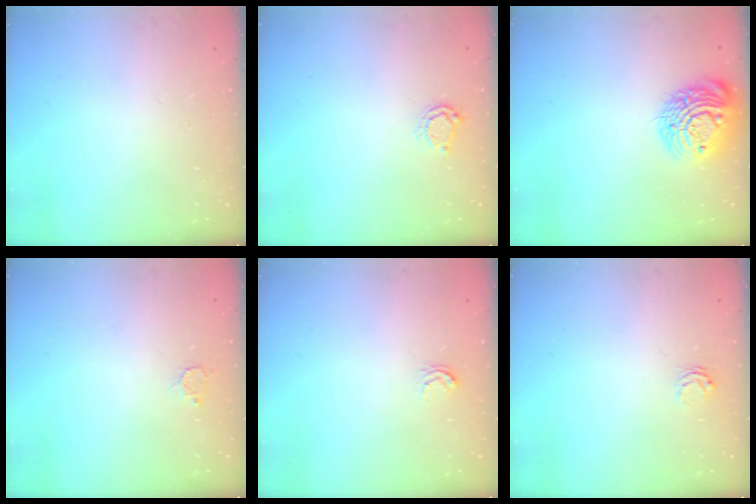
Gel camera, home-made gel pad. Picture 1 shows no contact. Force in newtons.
{"total": 4.3, "press": 4.3, "slide": 0.6}
{"total": 15.5, "press": 15.4, "slide": 1.1}
{"total": 2.3, "press": 2.3, "slide": 0.2}
{"total": 2.6, "press": 2.6, "slide": 0.3}
{"total": 2.5, "press": 2.5, "slide": 0.2}